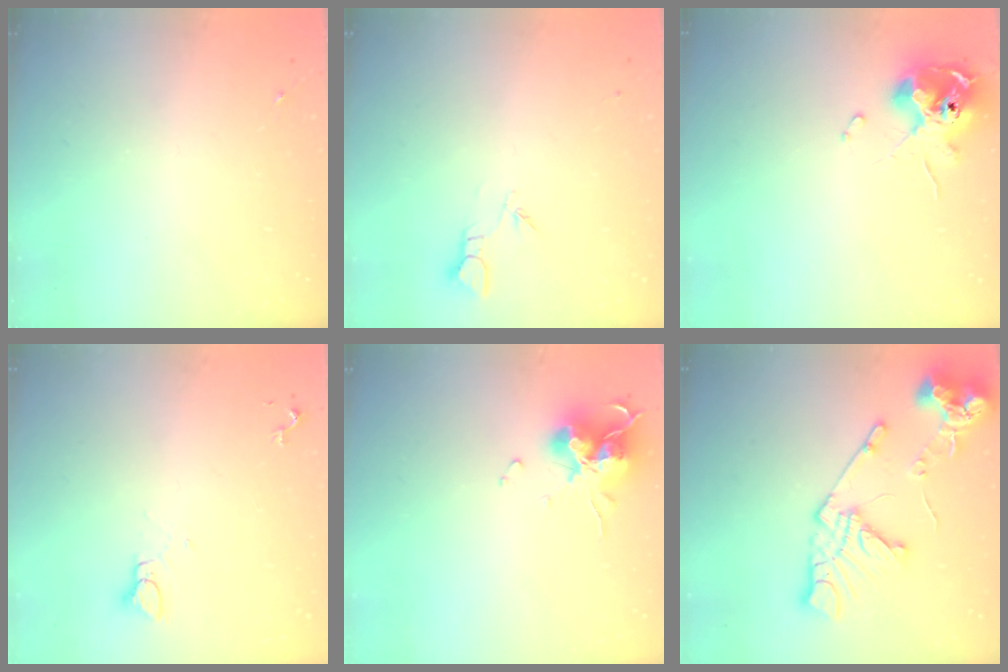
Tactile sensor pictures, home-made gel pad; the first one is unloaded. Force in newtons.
{"total": 2.7, "press": 2.7, "slide": 0.3}
{"total": 10.8, "press": 10.7, "slide": 1.7}
{"total": 2.8, "press": 2.8, "slide": 0.1}
{"total": 15.2, "press": 15.1, "slide": 2.0}
{"total": 16.4, "press": 16.3, "slide": 1.9}